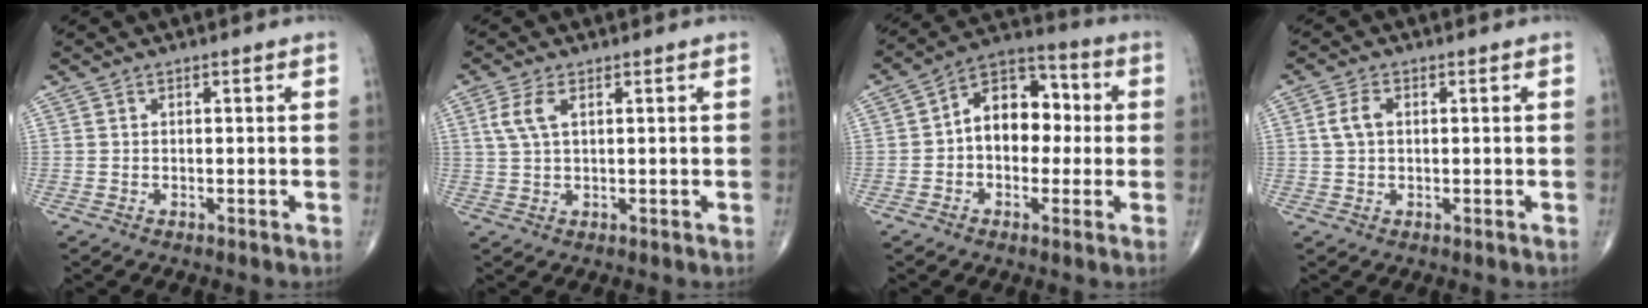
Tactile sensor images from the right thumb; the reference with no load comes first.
{"total": 4.4, "force": [1.5, 1.8, 3.7], "torque": [-0.091, 0.006, 0.035]}
{"total": 12.3, "force": [0.2, 8.5, 8.9], "torque": [-0.097, 0.040, -0.011]}
{"total": 3.5, "force": [0.6, 2.1, 2.7], "torque": [-0.061, 0.007, 0.012]}